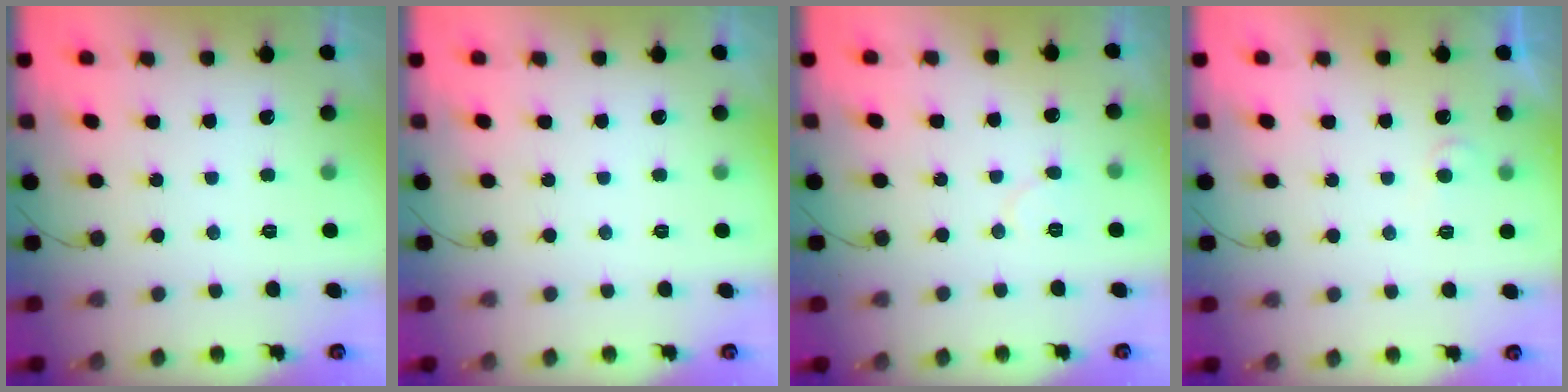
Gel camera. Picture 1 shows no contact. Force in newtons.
{"total": 0.0}
{"total": 5.2, "press": 5.2, "slide": 0.5}
{"total": 4.4, "press": 4.4, "slide": 0.5}